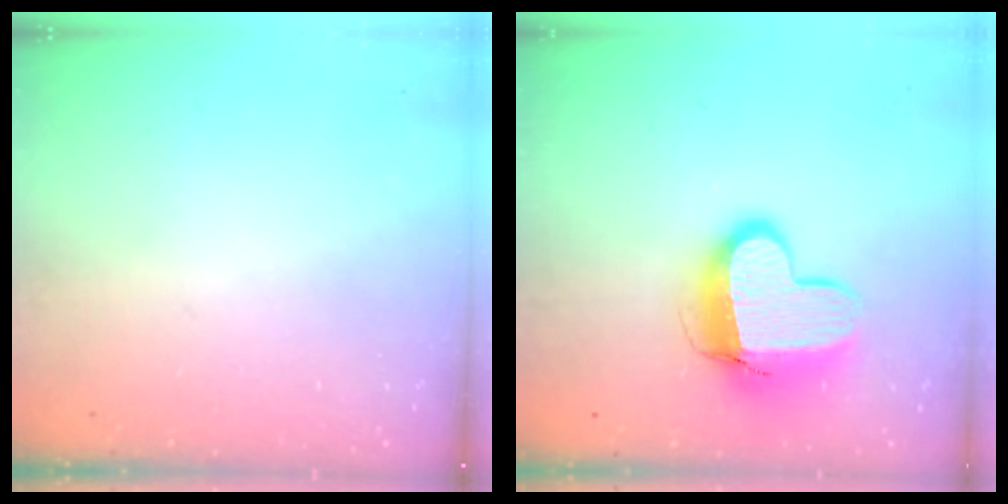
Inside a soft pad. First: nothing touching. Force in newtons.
{"total": 13.4, "press": 13.3, "slide": 1.3}